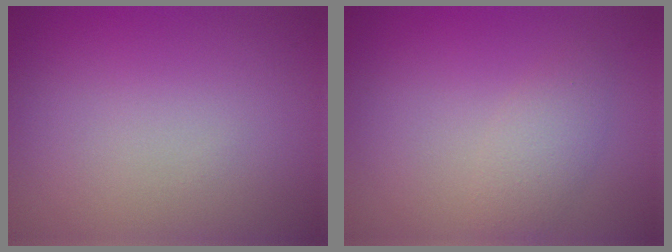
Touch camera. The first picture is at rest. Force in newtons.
{"total": 2.2, "press": 2.2, "slide": 0.1}